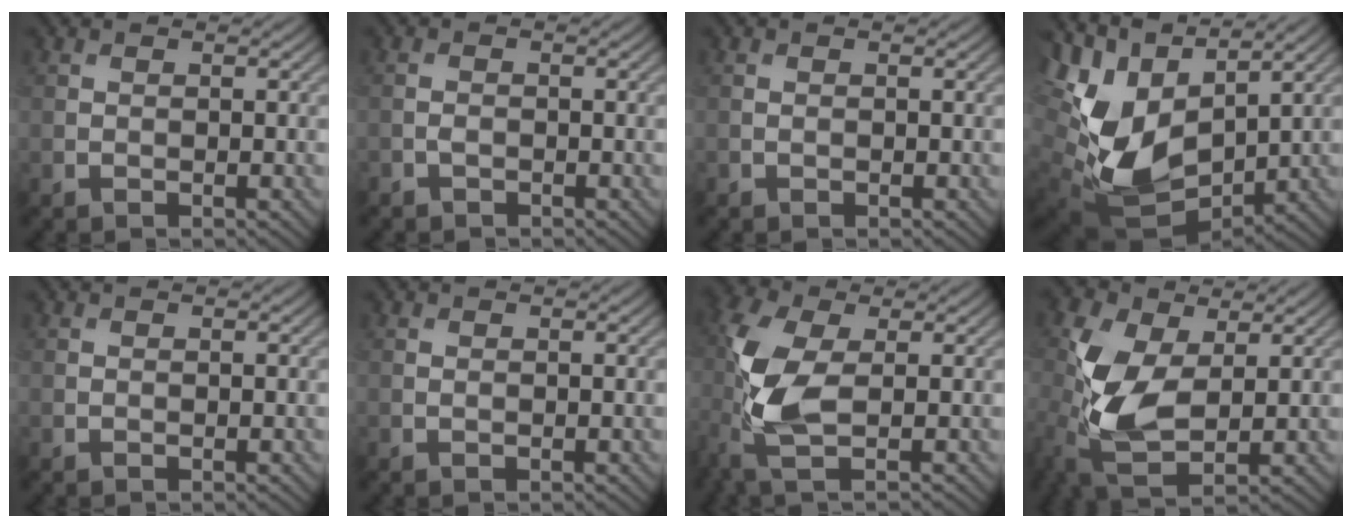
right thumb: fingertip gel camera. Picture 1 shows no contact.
{"total": 1.1, "force": [-0.7, 0.8, 0.5], "torque": [-0.009, 0.001, -0.016]}
{"total": 0.5, "force": [-0.1, 0.4, 0.3], "torque": [-0.006, -0.003, -0.002]}
{"total": 13.4, "force": [2.7, 8.3, 10.1], "torque": [-0.248, -0.014, 0.059]}
{"total": 0.0}
{"total": 0.0}
{"total": 8.4, "force": [-0.8, 3.6, 7.5], "torque": [-0.194, -0.001, -0.026]}
{"total": 11.0, "force": [0.0, 6.4, 9.0], "torque": [-0.244, 0.002, -0.004]}